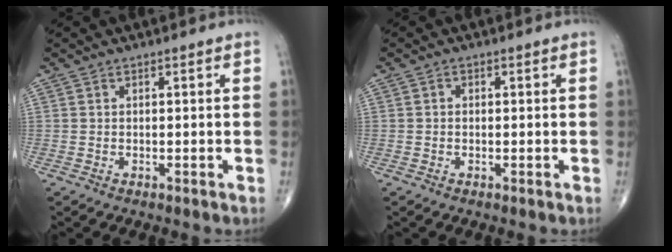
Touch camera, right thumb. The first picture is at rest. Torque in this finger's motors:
{"motor_torque": [-0.18, -0.02, 0.19, 0.07, -0.01]}